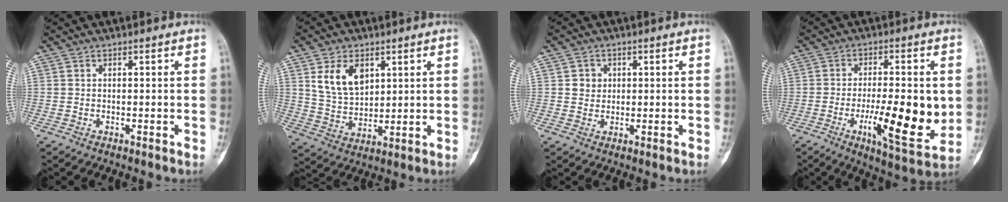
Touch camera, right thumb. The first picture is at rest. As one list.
[{"total": 9.5, "force": [3.9, 6.2, 6.1], "torque": [-0.091, -0.019, 0.084]}, {"total": 3.0, "force": [0.7, 2.7, 1.0], "torque": [0.001, 0.001, 0.009]}, {"total": 14.7, "force": [-1.9, 4.5, 13.9], "torque": [-0.201, -0.020, -0.027]}]